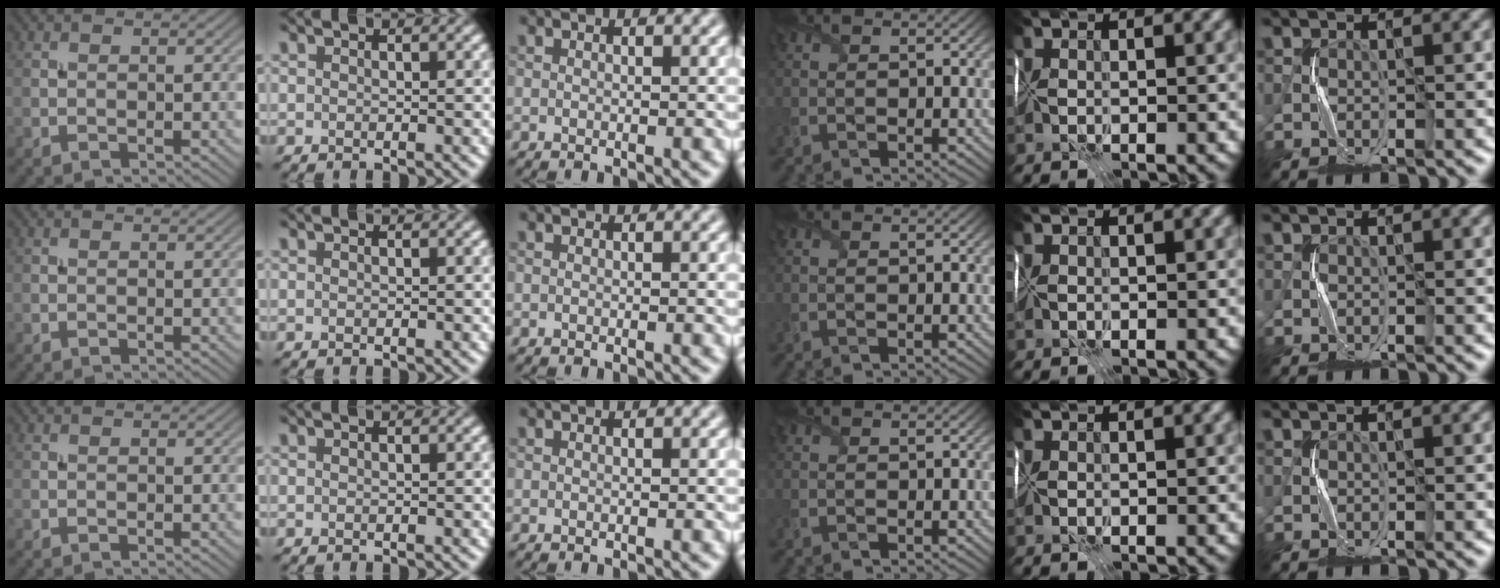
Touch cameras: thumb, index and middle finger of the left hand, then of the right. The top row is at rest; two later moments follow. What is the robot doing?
{"motion": "fold", "object": "shipping label"}